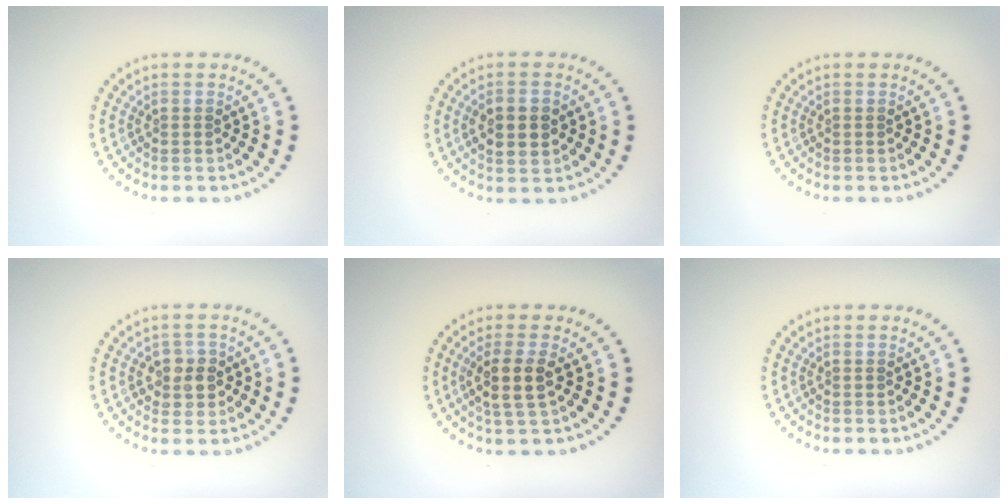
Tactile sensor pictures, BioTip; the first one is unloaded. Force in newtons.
{"total": 2.9, "press": 2.9, "slide": 0.2}
{"total": 0.0}
{"total": 2.2, "press": 2.1, "slide": 0.6}
{"total": 2.9, "press": 2.5, "slide": 1.4}
{"total": 0.0}